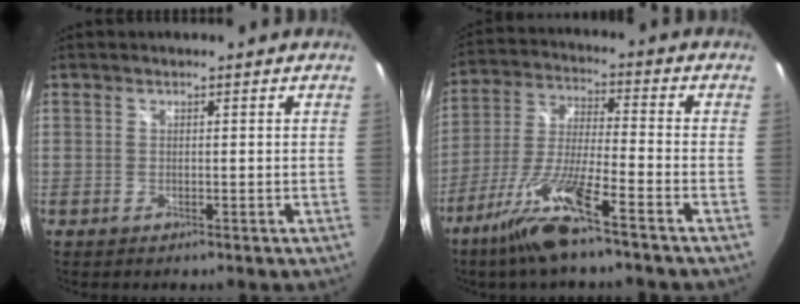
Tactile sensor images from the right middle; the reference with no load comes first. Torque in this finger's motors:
{"motor_torque": [1.39, -0.75, 0.82, 0.21]}